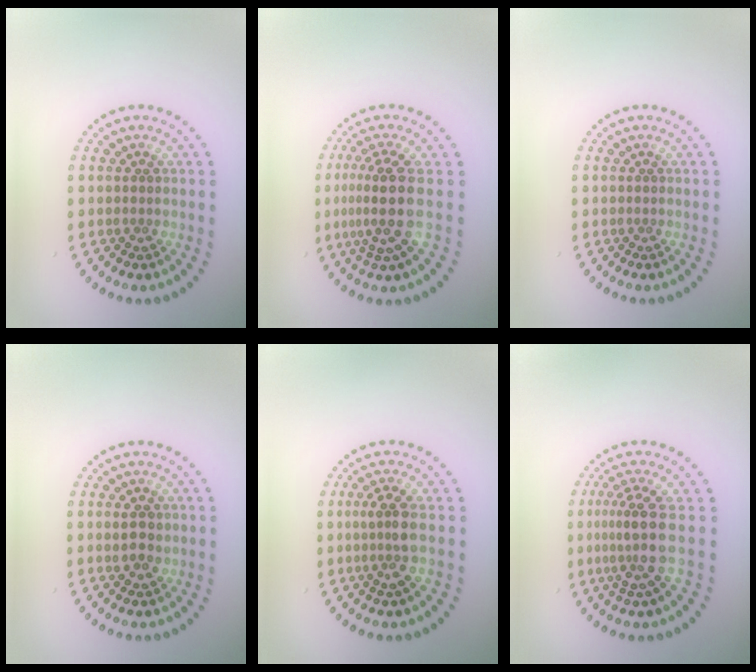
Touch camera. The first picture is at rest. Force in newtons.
{"total": 4.3, "press": 3.4, "slide": 2.7}
{"total": 0.0}
{"total": 2.2, "press": 2.1, "slide": 0.3}
{"total": 2.7, "press": 2.4, "slide": 1.2}
{"total": 3.7, "press": 2.8, "slide": 2.4}